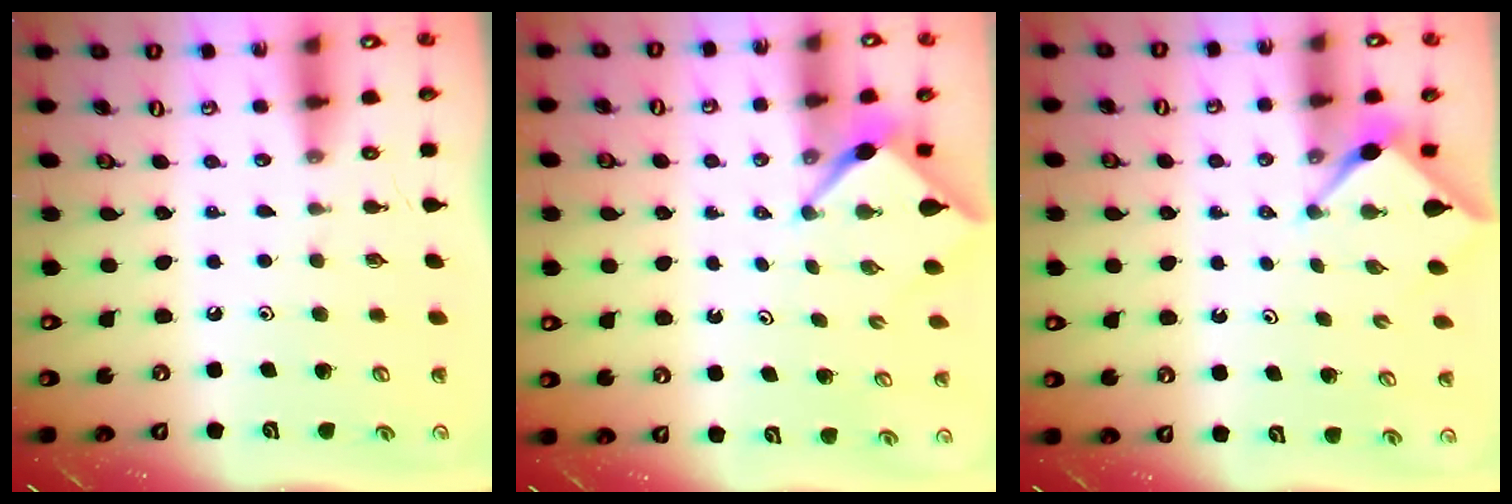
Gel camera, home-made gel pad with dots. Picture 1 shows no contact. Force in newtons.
{"total": 2.6, "press": 2.6, "slide": 0.3}
{"total": 3.0, "press": 2.9, "slide": 0.3}